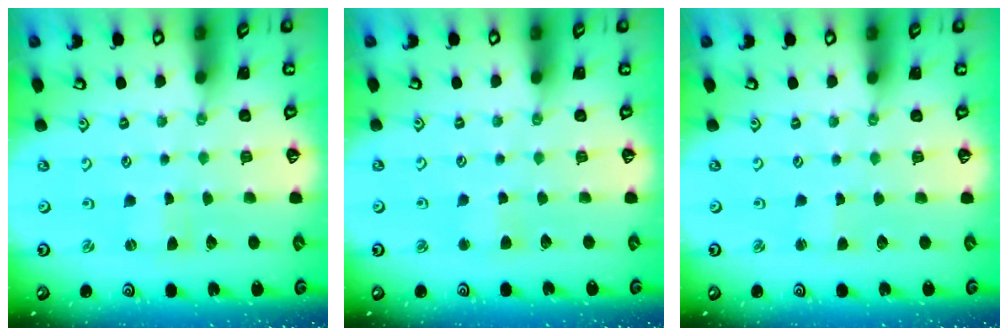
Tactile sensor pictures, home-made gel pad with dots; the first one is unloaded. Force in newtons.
{"total": 2.8, "press": 2.8, "slide": 0.3}
{"total": 1.0, "press": 1.0, "slide": 0.1}